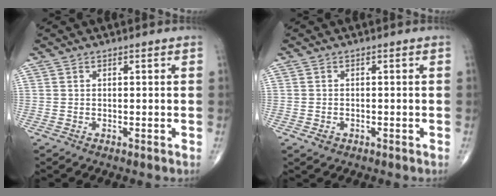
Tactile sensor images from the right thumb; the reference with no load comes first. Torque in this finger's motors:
{"motor_torque": [0.15, 0.08, -0.16, -0.09, -0.01]}